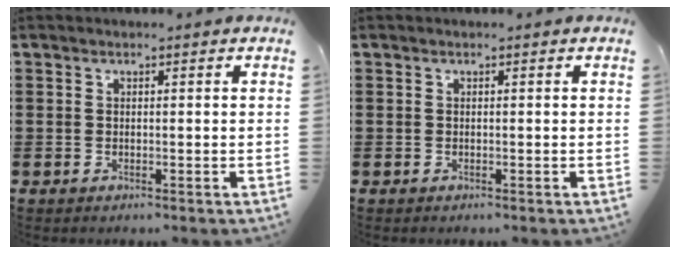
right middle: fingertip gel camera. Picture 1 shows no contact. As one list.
[{"total": 0.0}]